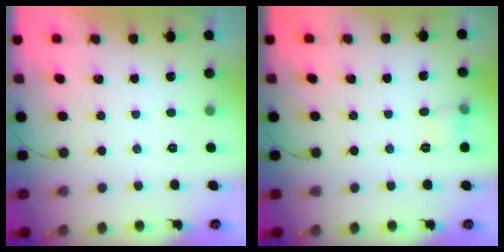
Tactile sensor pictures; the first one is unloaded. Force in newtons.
{"total": 5.0, "press": 4.7, "slide": 1.6}